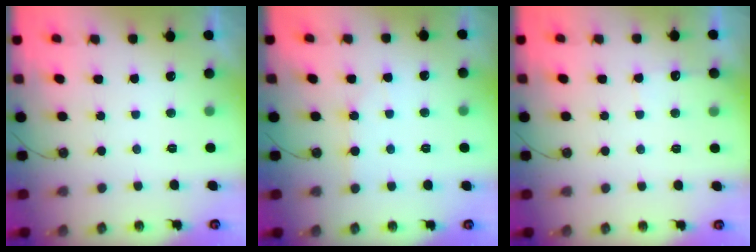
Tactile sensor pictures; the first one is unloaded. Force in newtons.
{"total": 3.7, "press": 3.6, "slide": 0.6}
{"total": 5.0, "press": 4.9, "slide": 0.6}